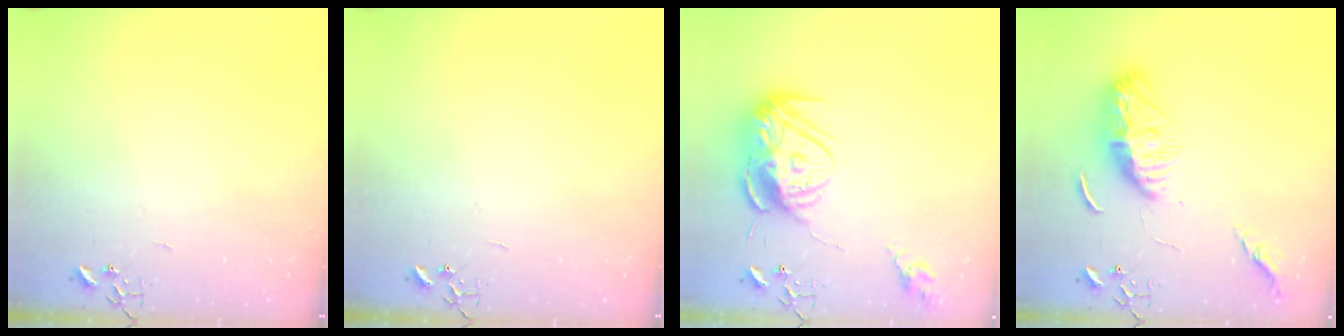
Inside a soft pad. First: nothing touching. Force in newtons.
{"total": 0.0}
{"total": 14.9, "press": 14.8, "slide": 1.2}
{"total": 12.4, "press": 12.3, "slide": 0.8}